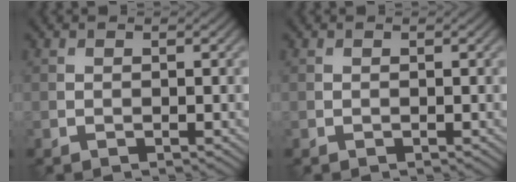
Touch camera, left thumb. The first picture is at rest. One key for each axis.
{"total": 0.0}